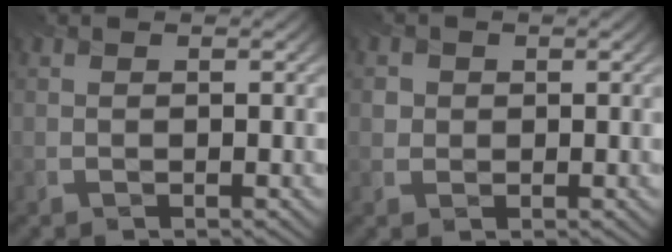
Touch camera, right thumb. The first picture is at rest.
{"total": 1.6, "force": [0.2, 1.5, 0.3], "torque": [-0.007, -0.002, 0.004]}